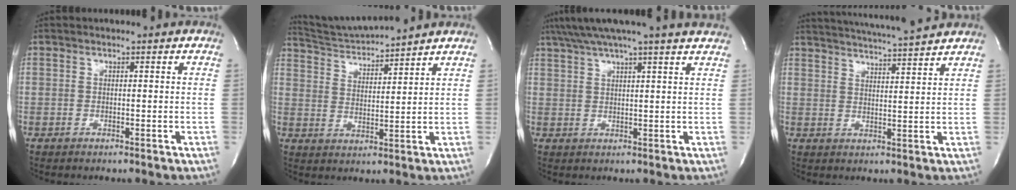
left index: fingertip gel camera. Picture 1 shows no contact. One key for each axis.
{"total": 8.1, "fx": 7.8, "fy": -1.4, "fz": 1.4, "tx": -0.041, "ty": -0.001, "tz": 0.148}
{"total": 11.9, "fx": 10.1, "fy": -1.2, "fz": 6.1, "tx": -0.107, "ty": 0.011, "tz": 0.126}
{"total": 12.5, "fx": 11.6, "fy": -0.3, "fz": 4.7, "tx": -0.084, "ty": 0.000, "tz": 0.159}